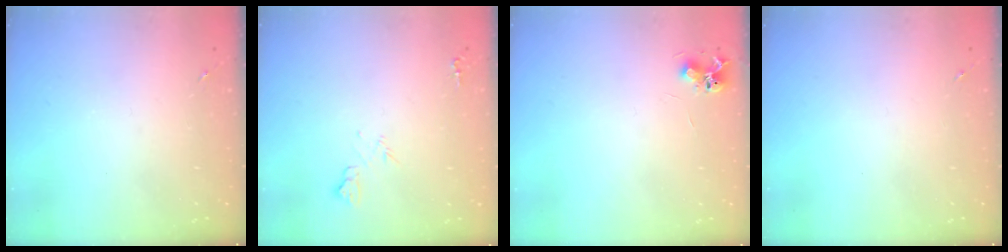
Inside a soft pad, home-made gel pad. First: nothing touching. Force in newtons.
{"total": 5.8, "press": 5.8, "slide": 0.7}
{"total": 6.5, "press": 6.5, "slide": 0.8}
{"total": 0.0}